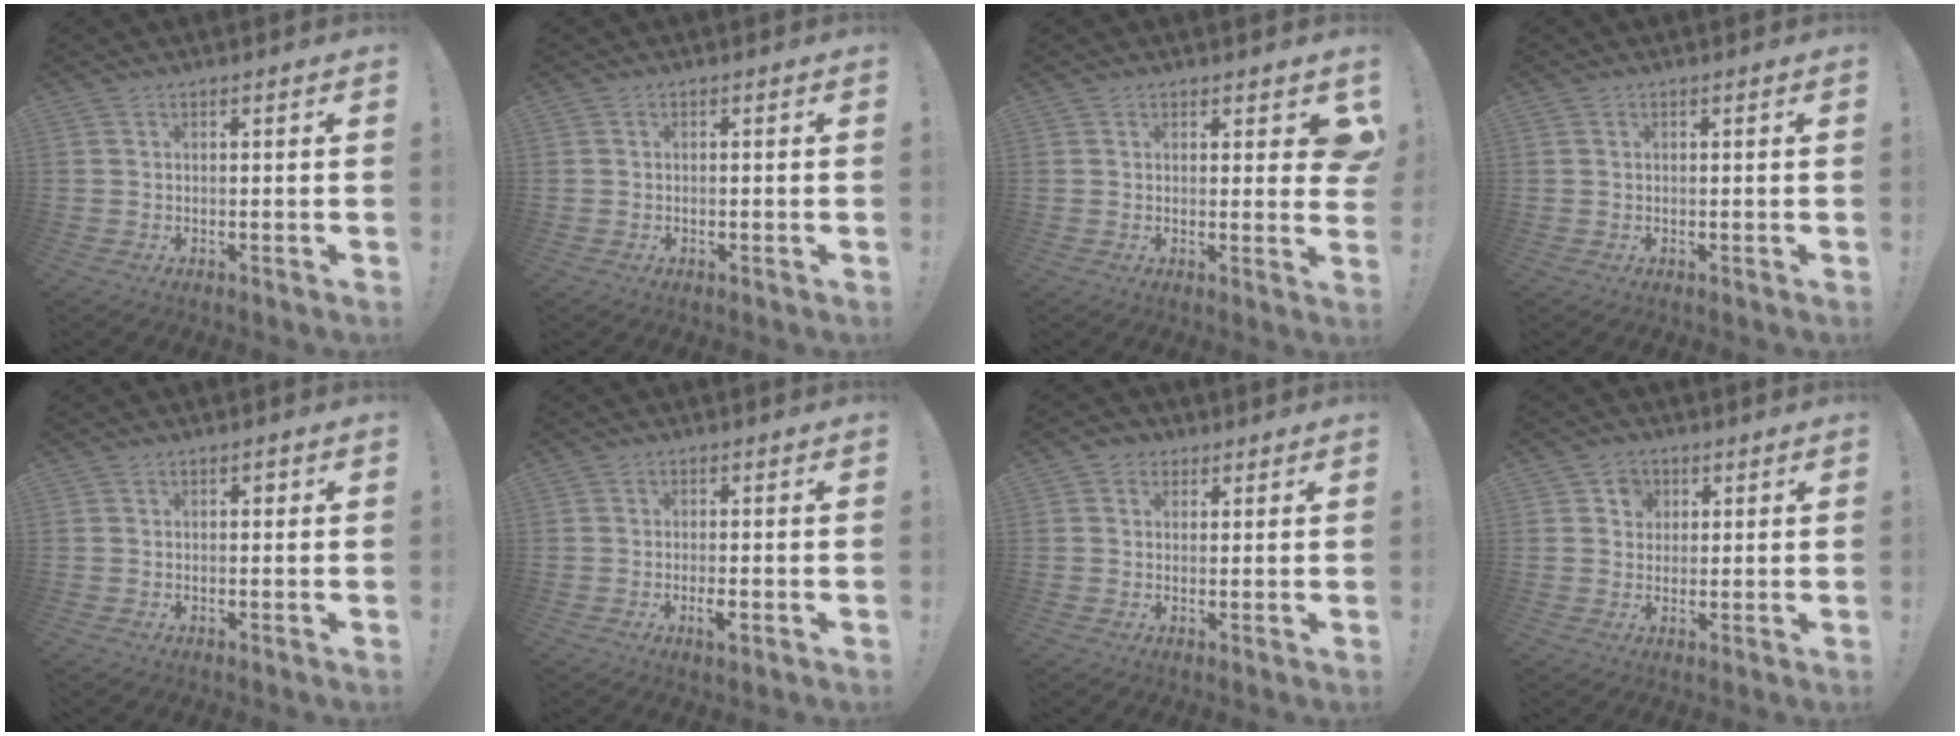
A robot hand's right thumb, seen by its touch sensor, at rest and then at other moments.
{"total": 0.8, "force": [-0.7, 0.1, 0.3], "torque": [-0.008, 0.002, -0.012]}
{"total": 3.8, "force": [1.8, 1.9, 2.8], "torque": [-0.021, -0.010, 0.030]}
{"total": 0.0}
{"total": 0.9, "force": [0.0, 0.8, 0.4], "torque": [-0.003, 0.003, -0.003]}
{"total": 3.3, "force": [-1.5, 0.7, 2.9], "torque": [-0.046, -0.002, -0.029]}
{"total": 2.9, "force": [0.9, 2.7, 0.7], "torque": [-0.010, 0.003, 0.017]}
{"total": 4.4, "force": [1.6, 3.9, 1.0], "torque": [-0.012, -0.002, 0.028]}